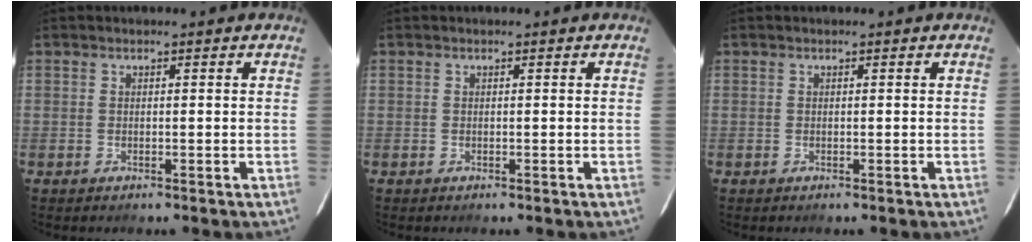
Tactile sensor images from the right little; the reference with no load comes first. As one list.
[{"total": 0.0}, {"total": 0.0}]